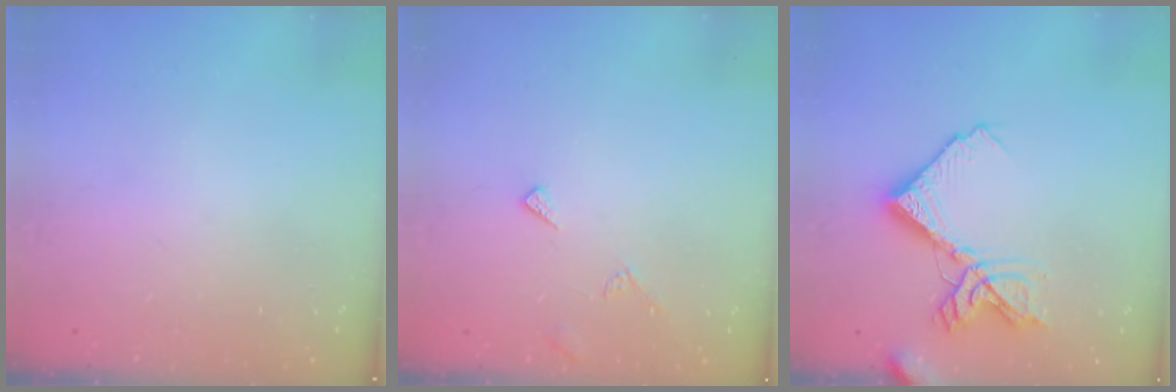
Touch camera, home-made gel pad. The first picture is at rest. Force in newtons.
{"total": 5.6, "press": 5.5, "slide": 0.5}
{"total": 13.0, "press": 13.0, "slide": 0.7}